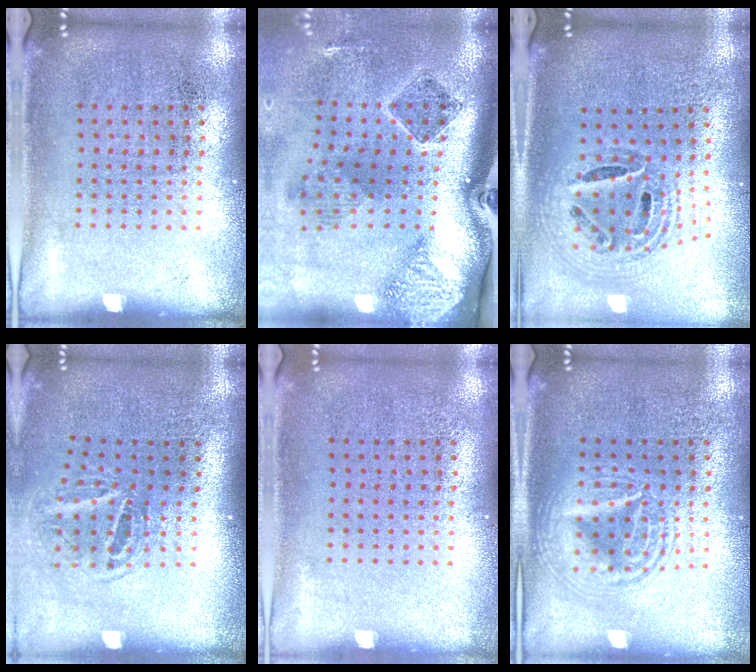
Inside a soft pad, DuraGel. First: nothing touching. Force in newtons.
{"total": 2.9, "press": 1.9, "slide": 2.2}
{"total": 1.3, "press": 1.2, "slide": 0.5}
{"total": 1.7, "press": 1.1, "slide": 1.3}
{"total": 0.0}
{"total": 2.9, "press": 2.8, "slide": 0.3}